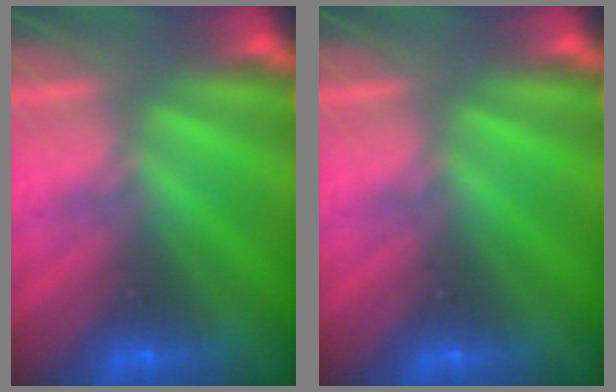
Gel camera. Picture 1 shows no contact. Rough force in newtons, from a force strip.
{"total": 0.0}